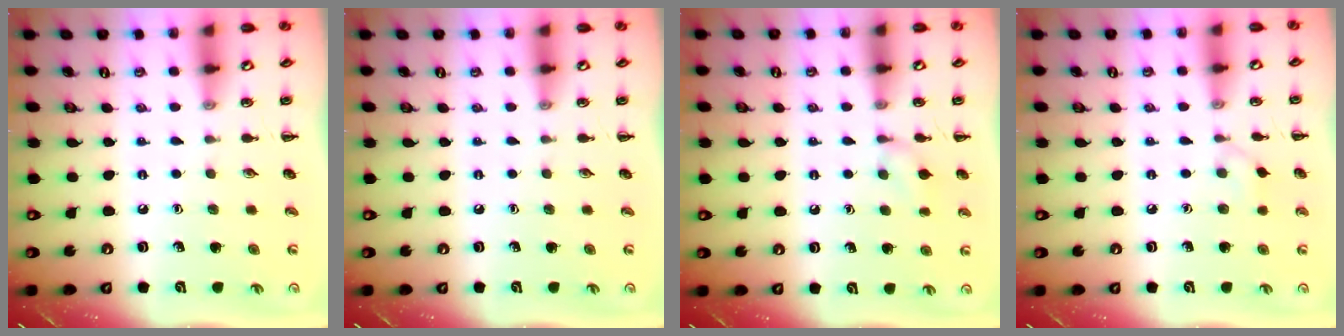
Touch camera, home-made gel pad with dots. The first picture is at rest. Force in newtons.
{"total": 0.0}
{"total": 7.4, "press": 7.0, "slide": 2.4}
{"total": 5.0, "press": 4.6, "slide": 1.8}